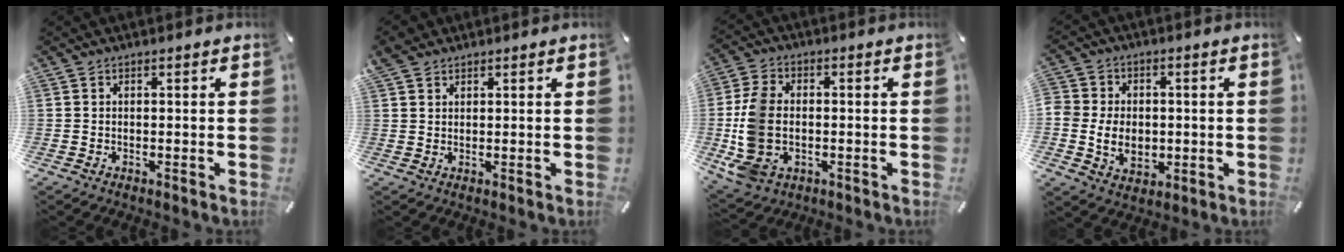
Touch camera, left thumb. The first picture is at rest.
{"total": 2.8, "force": [2.0, 1.9, 0.5], "torque": [-0.015, 0.001, 0.040]}
{"total": 12.4, "force": [-1.3, 9.2, 8.2], "torque": [-0.201, 0.011, -0.020]}
{"total": 8.4, "force": [-0.7, 7.0, 4.4], "torque": [-0.099, 0.005, -0.014]}